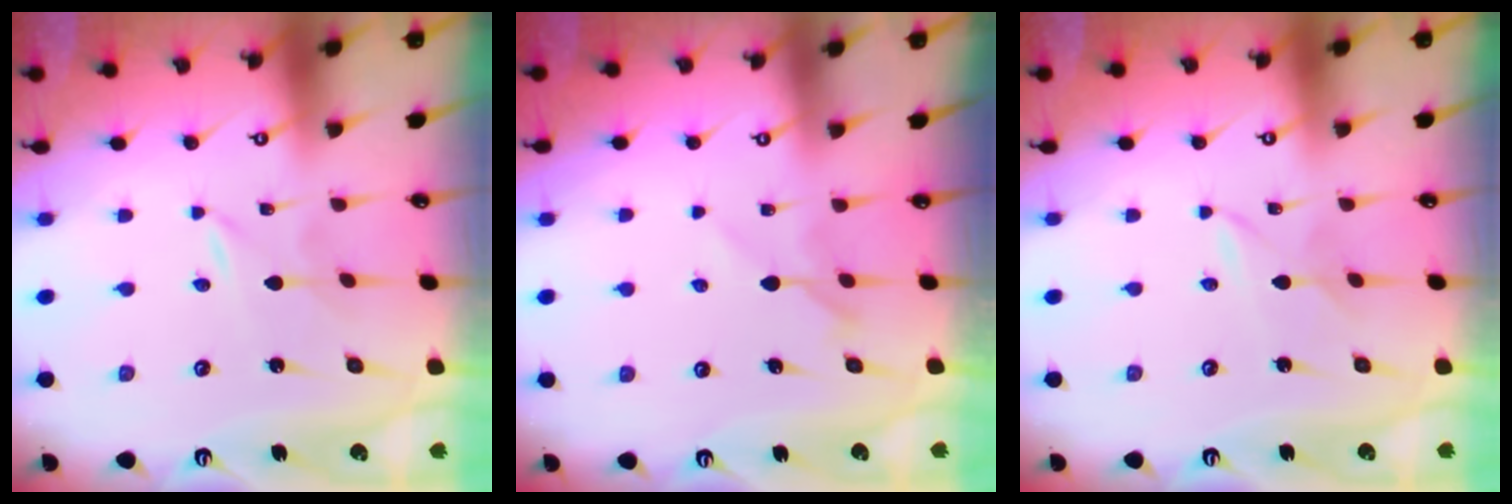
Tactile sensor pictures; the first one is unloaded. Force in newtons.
{"total": 4.8, "press": 4.7, "slide": 0.7}
{"total": 1.5, "press": 1.5, "slide": 0.3}